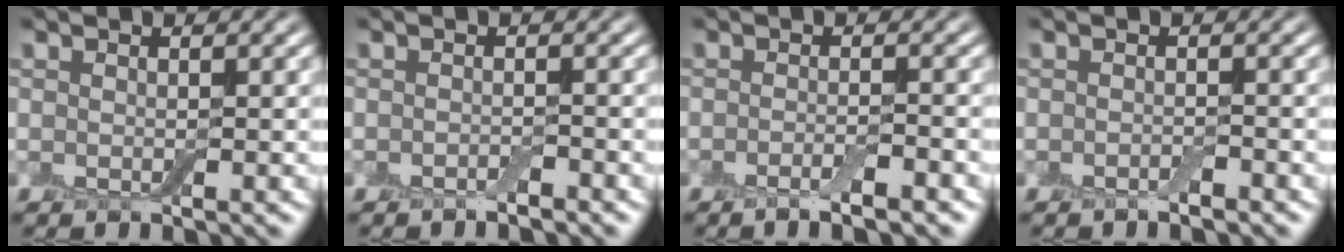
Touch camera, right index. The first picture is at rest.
{"total": 0.9, "force": [-0.7, 0.1, 0.5], "torque": [-0.007, 0.000, -0.013]}
{"total": 2.3, "force": [-1.3, 0.4, 1.8], "torque": [-0.028, -0.001, -0.027]}
{"total": 0.9, "force": [-0.7, 0.1, 0.5], "torque": [-0.009, 0.000, -0.011]}